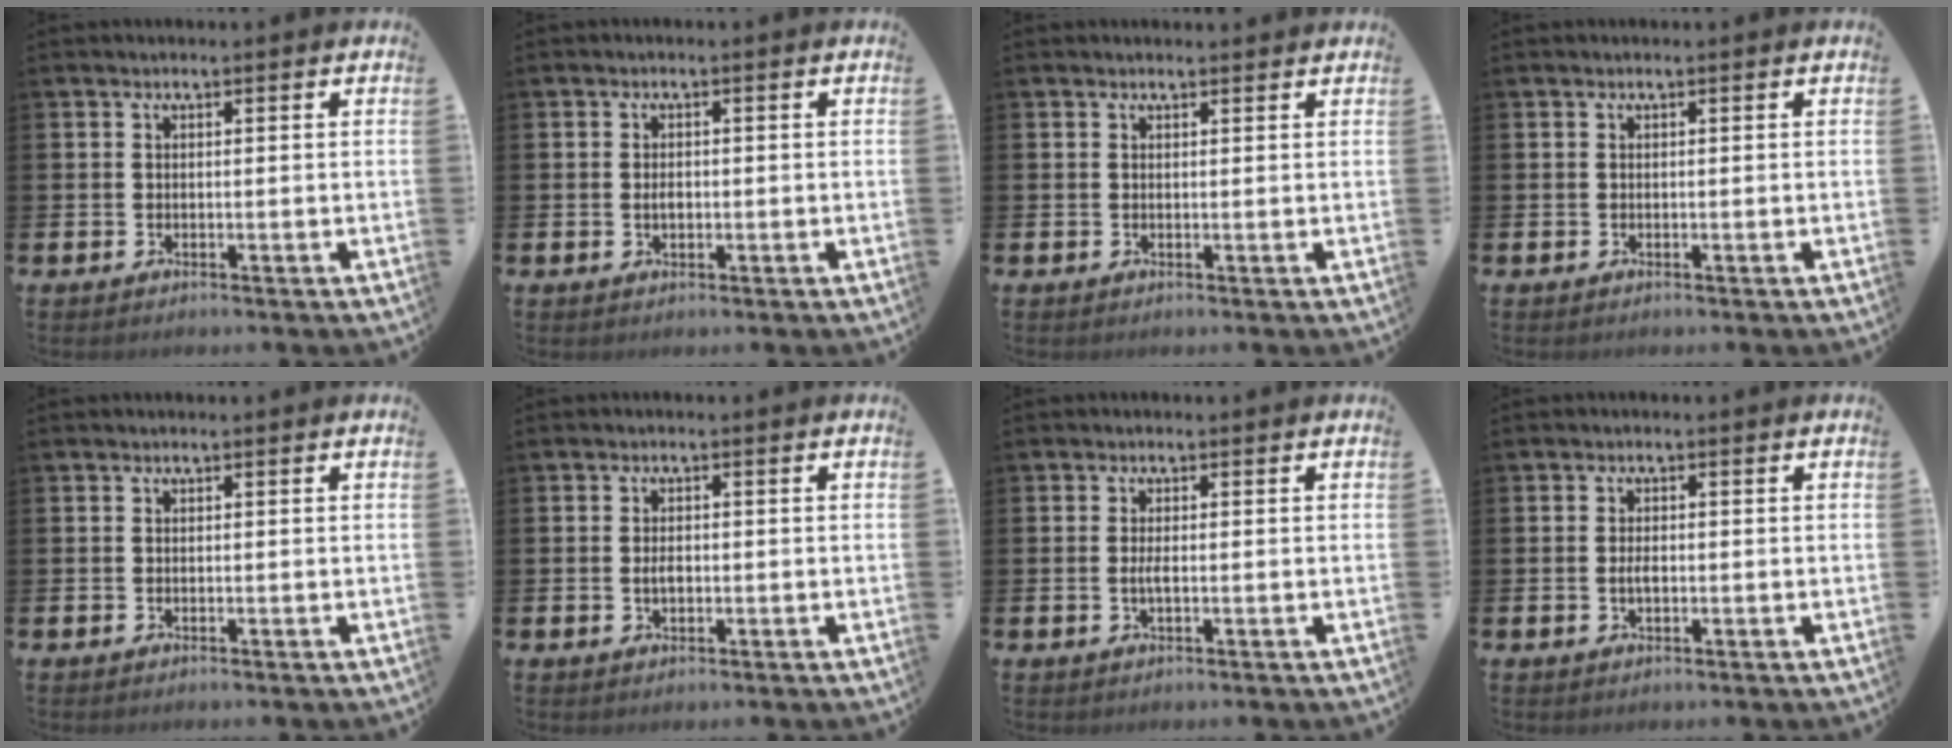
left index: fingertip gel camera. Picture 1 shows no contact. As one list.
[{"total": 1.4, "force": [-0.1, 0.9, 1.1], "torque": [-0.010, 0.002, -0.006]}, {"total": 0.6, "force": [0.6, 0.1, 0.1], "torque": [0.008, -0.003, 0.009]}, {"total": 0.0}, {"total": 0.0}, {"total": 1.8, "force": [-0.1, 1.0, 1.4], "torque": [-0.018, 0.002, -0.005]}, {"total": 1.4, "force": [-0.2, 0.4, 1.3], "torque": [-0.030, 0.003, -0.003]}, {"total": 1.5, "force": [-0.2, 0.8, 1.3], "torque": [-0.022, 0.002, -0.005]}]